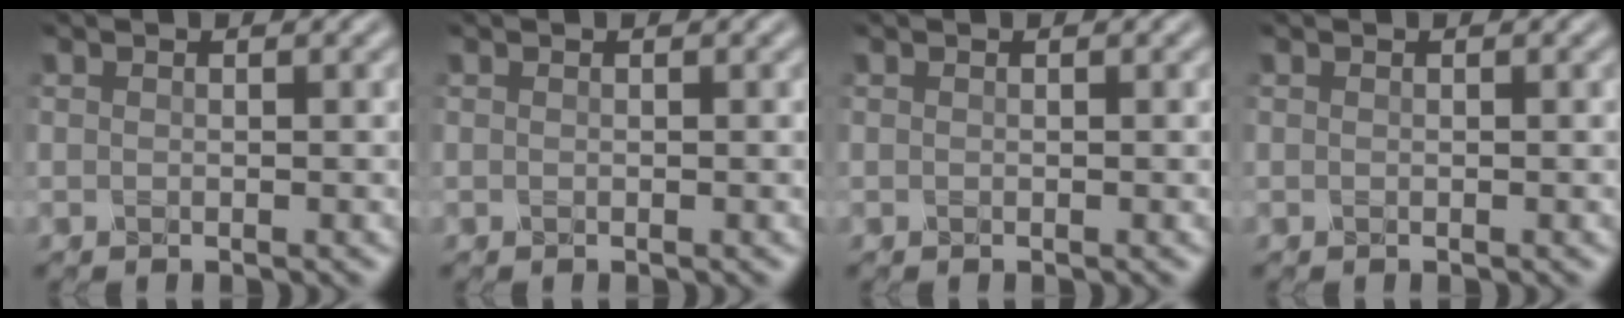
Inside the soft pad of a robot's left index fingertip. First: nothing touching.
{"total": 0.0}
{"total": 0.0}
{"total": 0.0}